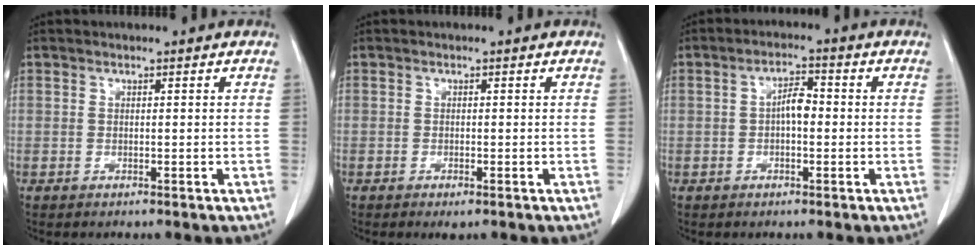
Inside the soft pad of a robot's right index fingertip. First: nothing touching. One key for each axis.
{"total": 1.2, "fx": -0.7, "fy": 0.4, "fz": 0.9, "tx": -0.015, "ty": -0.003, "tz": -0.004}
{"total": 3.6, "fx": -0.2, "fy": 1.4, "fz": 3.3, "tx": -0.057, "ty": 0.012, "tz": -0.005}